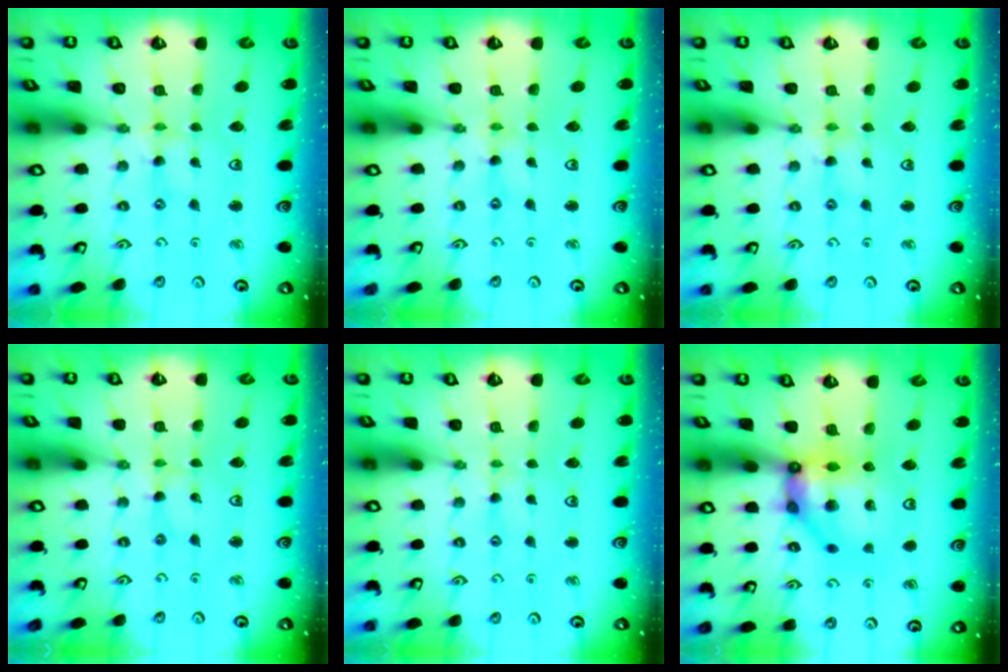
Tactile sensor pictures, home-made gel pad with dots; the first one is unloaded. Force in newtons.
{"total": 0.0}
{"total": 2.3, "press": 2.3, "slide": 0.3}
{"total": 0.0}
{"total": 1.2, "press": 1.2, "slide": 0.3}
{"total": 11.6, "press": 11.6, "slide": 0.7}